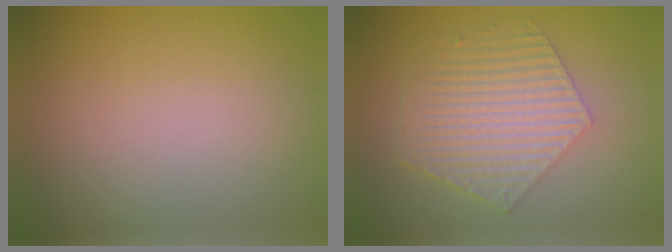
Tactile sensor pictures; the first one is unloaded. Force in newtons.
{"total": 6.0, "press": 4.3, "slide": 4.2}